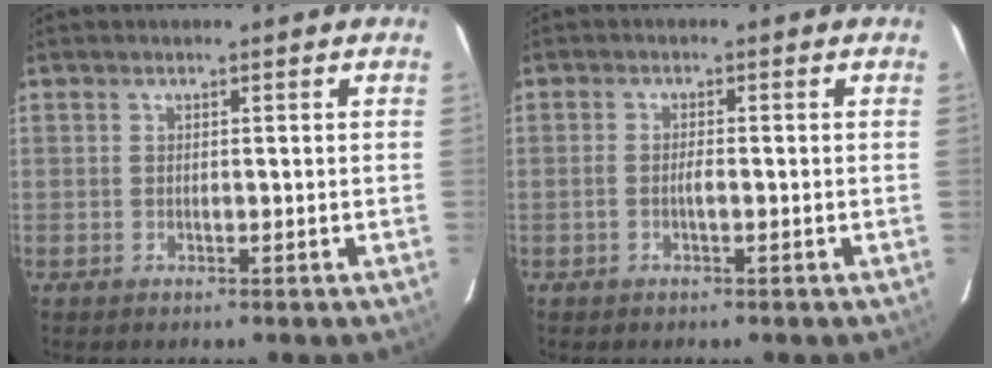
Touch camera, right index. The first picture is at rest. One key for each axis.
{"total": 1.5, "fx": -0.6, "fy": 0.3, "fz": 1.3, "tx": -0.028, "ty": 0.003, "tz": -0.012}